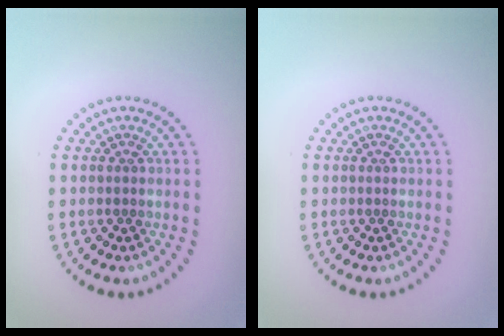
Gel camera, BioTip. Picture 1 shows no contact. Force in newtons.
{"total": 0.0}